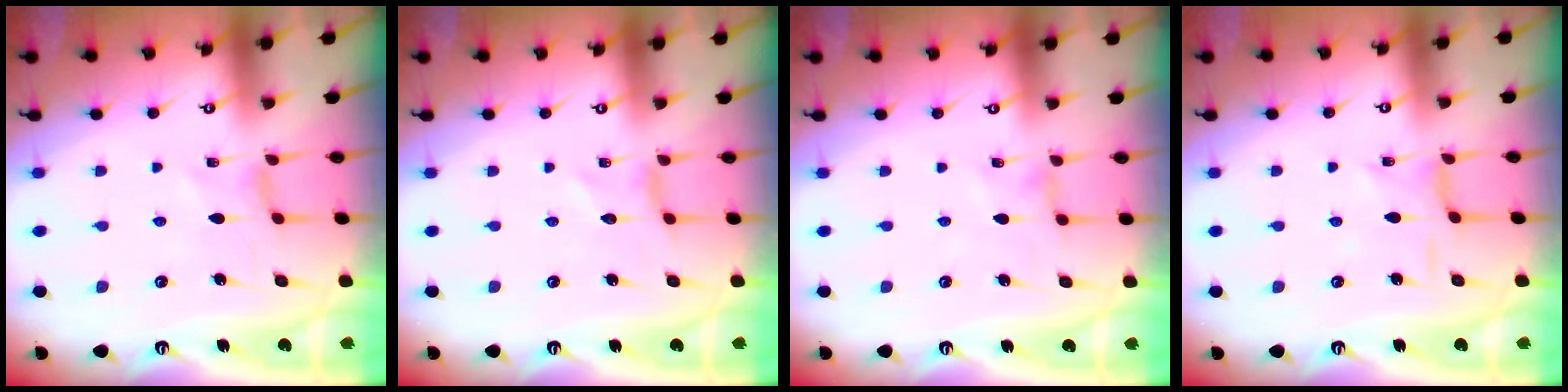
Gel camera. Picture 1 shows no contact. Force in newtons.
{"total": 0.0}
{"total": 0.0}
{"total": 1.5, "press": 1.5, "slide": 0.1}